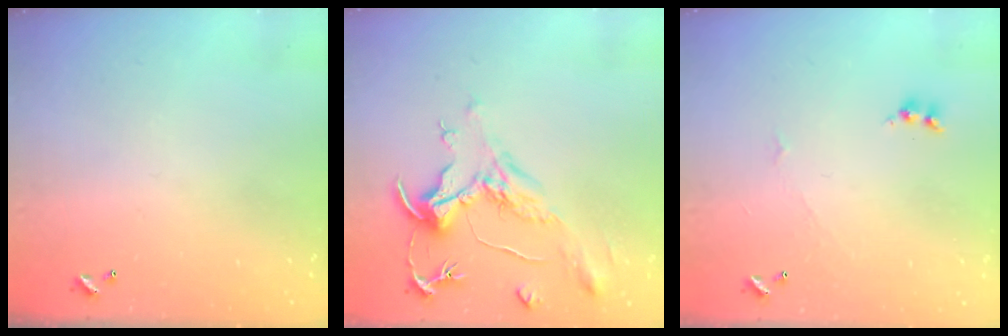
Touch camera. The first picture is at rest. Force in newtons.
{"total": 2.3, "press": 1.8, "slide": 1.3}
{"total": 1.6, "press": 1.5, "slide": 0.4}